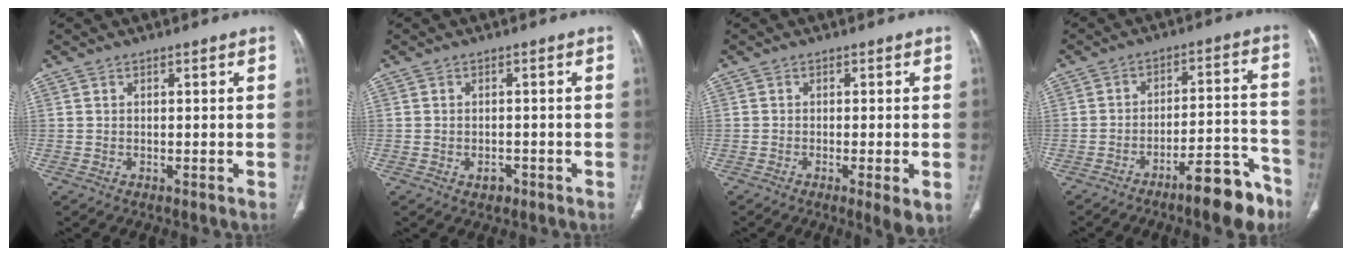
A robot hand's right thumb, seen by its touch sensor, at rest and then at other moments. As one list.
[{"total": 2.1, "force": [-1.0, 1.5, 1.1], "torque": [-0.012, 0.006, -0.009]}, {"total": 4.7, "force": [-1.5, 0.9, 4.4], "torque": [-0.071, -0.013, -0.026]}, {"total": 11.7, "force": [-8.2, 3.0, 7.8], "torque": [-0.100, 0.073, -0.126]}]